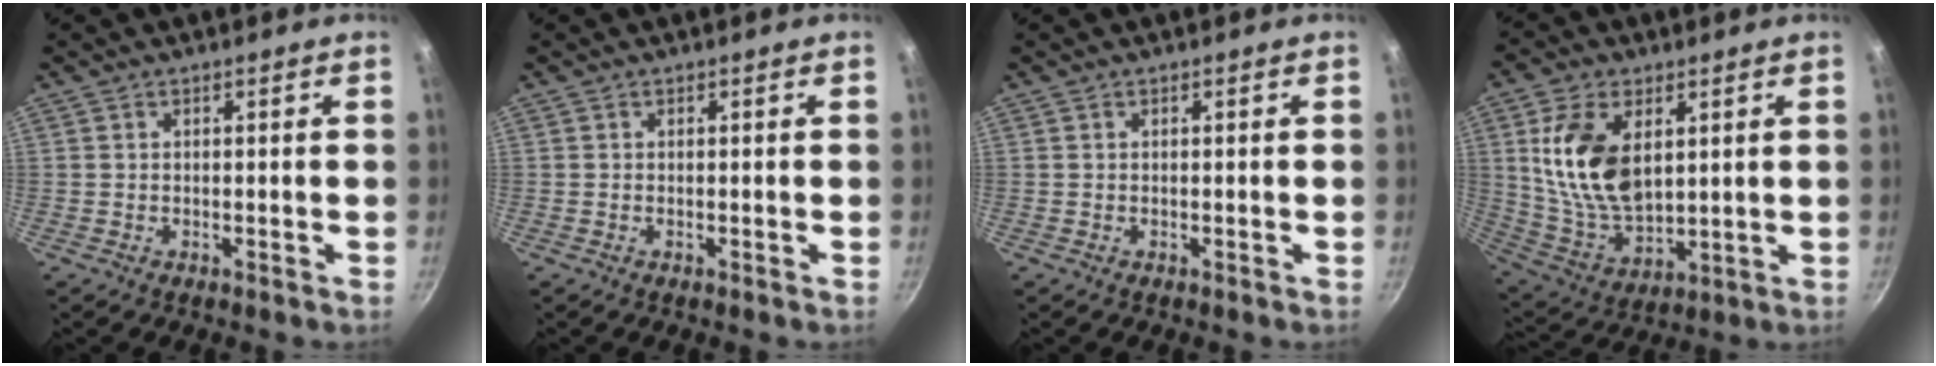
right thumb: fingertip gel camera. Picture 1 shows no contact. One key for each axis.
{"total": 0.0}
{"total": 0.0}
{"total": 15.5, "fx": 4.0, "fy": 9.2, "fz": 11.8, "tx": -0.207, "ty": -0.028, "tz": 0.089}